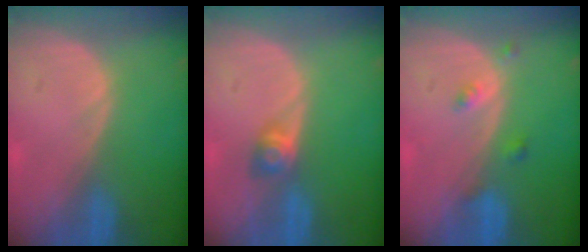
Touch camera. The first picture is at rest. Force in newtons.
{"total": 2.8, "press": 2.5, "slide": 1.3}
{"total": 2.1, "press": 2.1, "slide": 0.2}